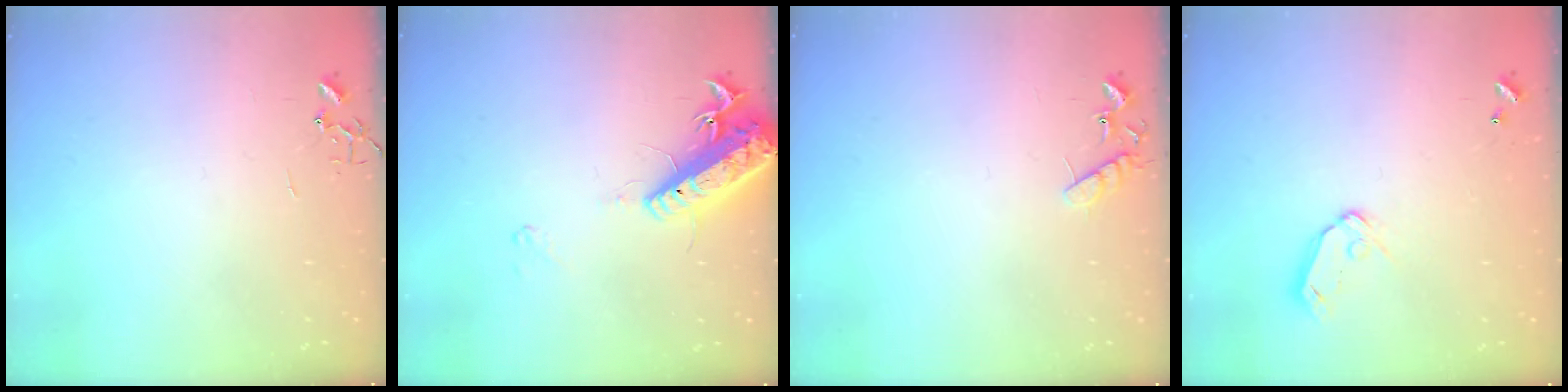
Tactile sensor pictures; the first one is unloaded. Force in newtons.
{"total": 15.7, "press": 15.3, "slide": 3.5}
{"total": 8.0, "press": 8.0, "slide": 0.4}
{"total": 7.1, "press": 7.1, "slide": 0.8}